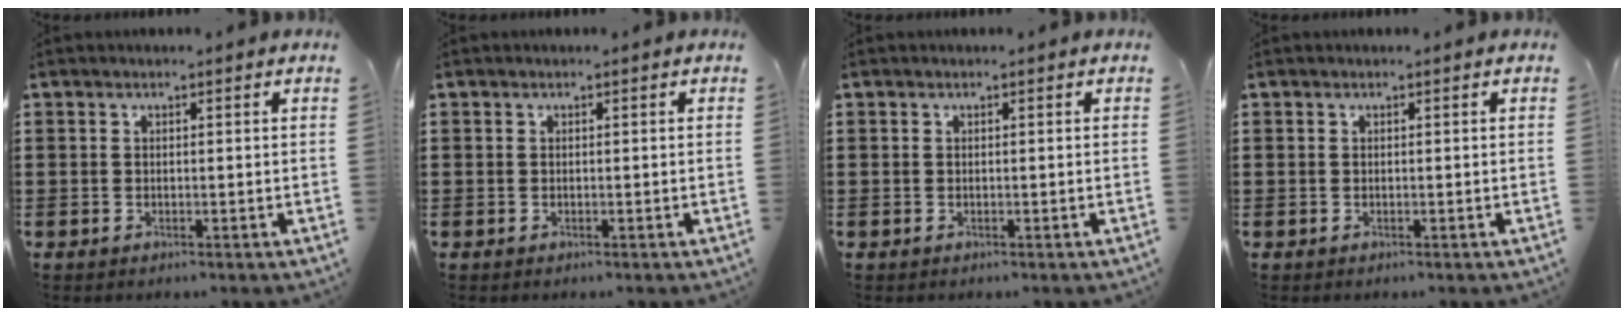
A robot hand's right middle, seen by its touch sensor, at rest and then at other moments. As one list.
[{"total": 0.0}, {"total": 0.0}, {"total": 0.0}]